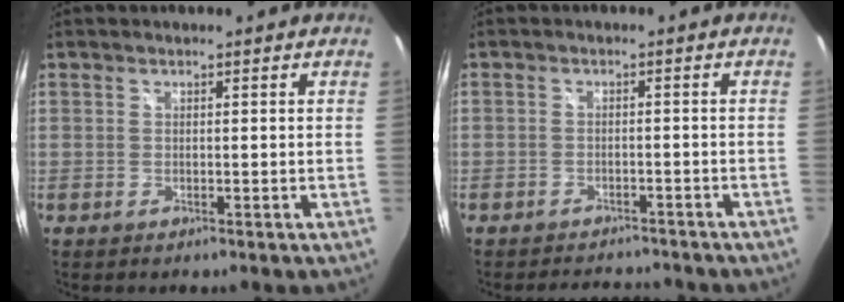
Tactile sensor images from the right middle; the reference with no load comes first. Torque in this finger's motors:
{"motor_torque": [0.69, -1.23, -0.08, -0.02]}